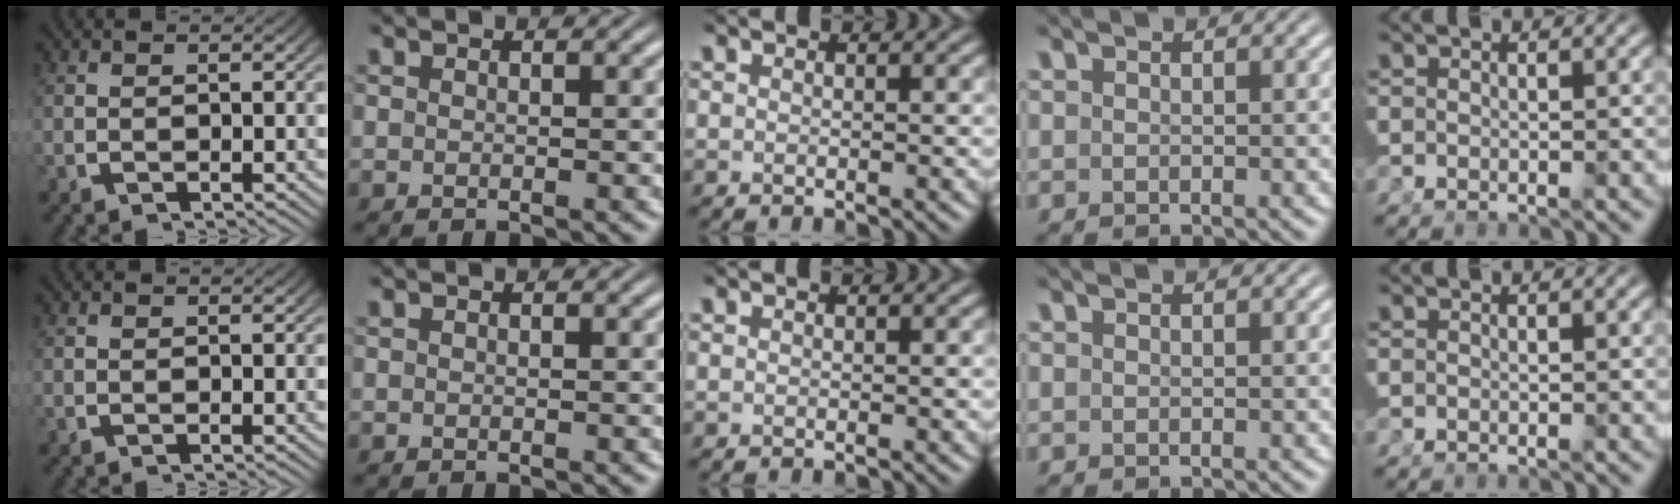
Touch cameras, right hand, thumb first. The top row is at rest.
{}